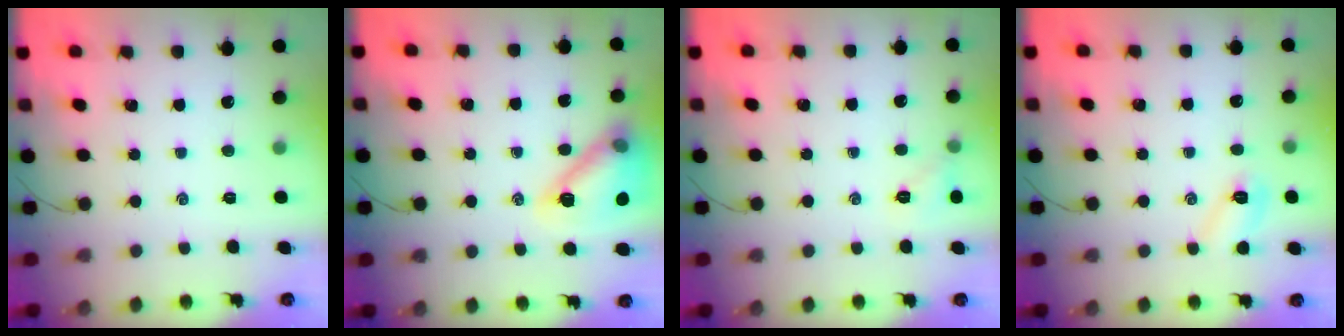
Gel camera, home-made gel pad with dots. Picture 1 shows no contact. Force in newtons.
{"total": 16.2, "press": 16.1, "slide": 1.5}
{"total": 6.3, "press": 6.1, "slide": 1.8}
{"total": 4.8, "press": 4.7, "slide": 1.2}